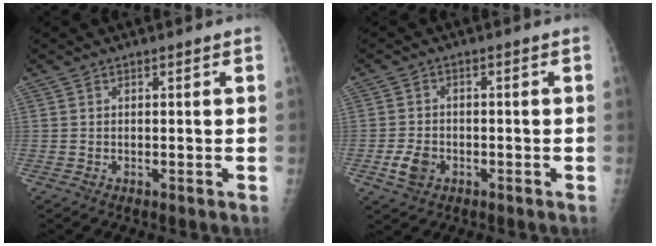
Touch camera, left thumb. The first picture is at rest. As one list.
[{"total": 4.5, "force": [-1.7, 3.2, 2.5], "torque": [-0.044, 0.006, -0.030]}]